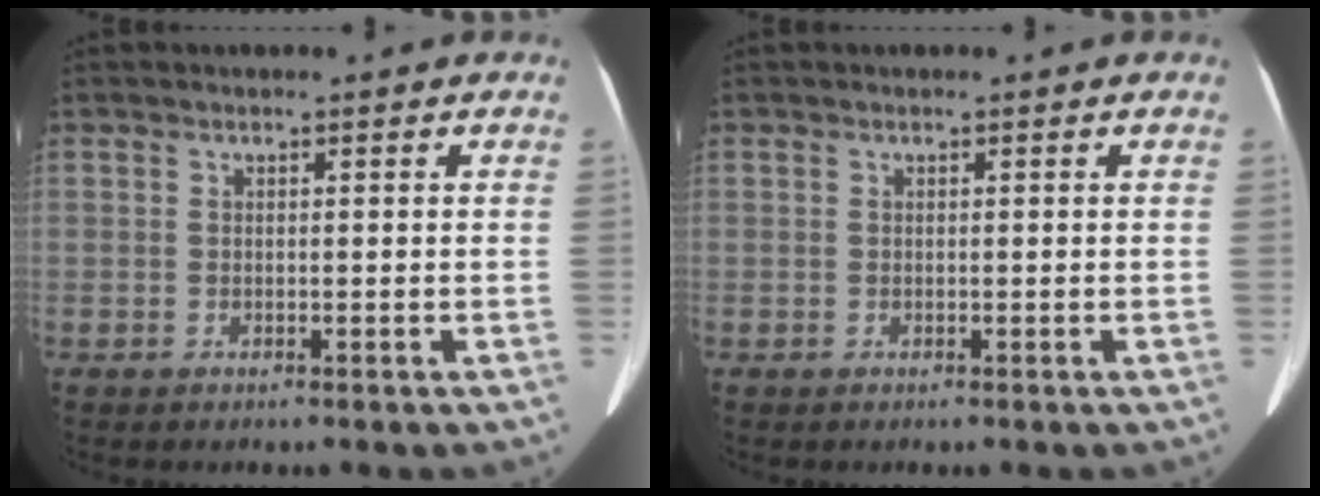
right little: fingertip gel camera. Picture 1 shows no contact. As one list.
[{"total": 0.0}]